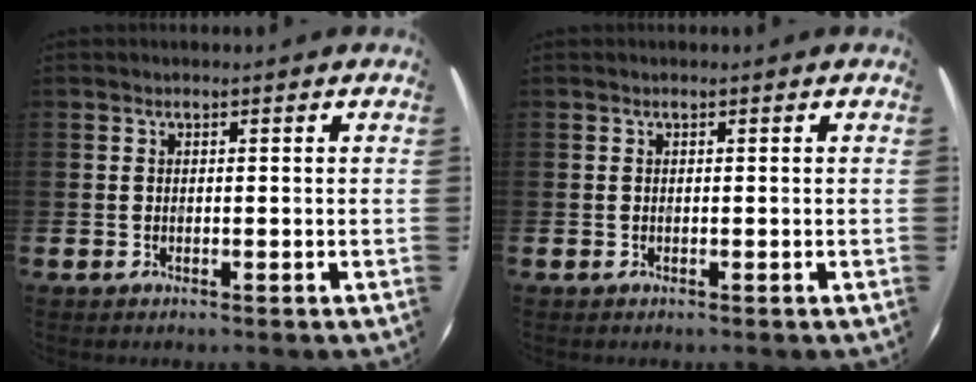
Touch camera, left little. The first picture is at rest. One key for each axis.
{"total": 0.0}